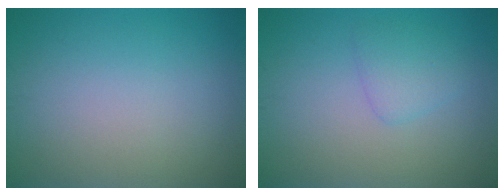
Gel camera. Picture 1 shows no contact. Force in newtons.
{"total": 1.9, "press": 1.9, "slide": 0.2}